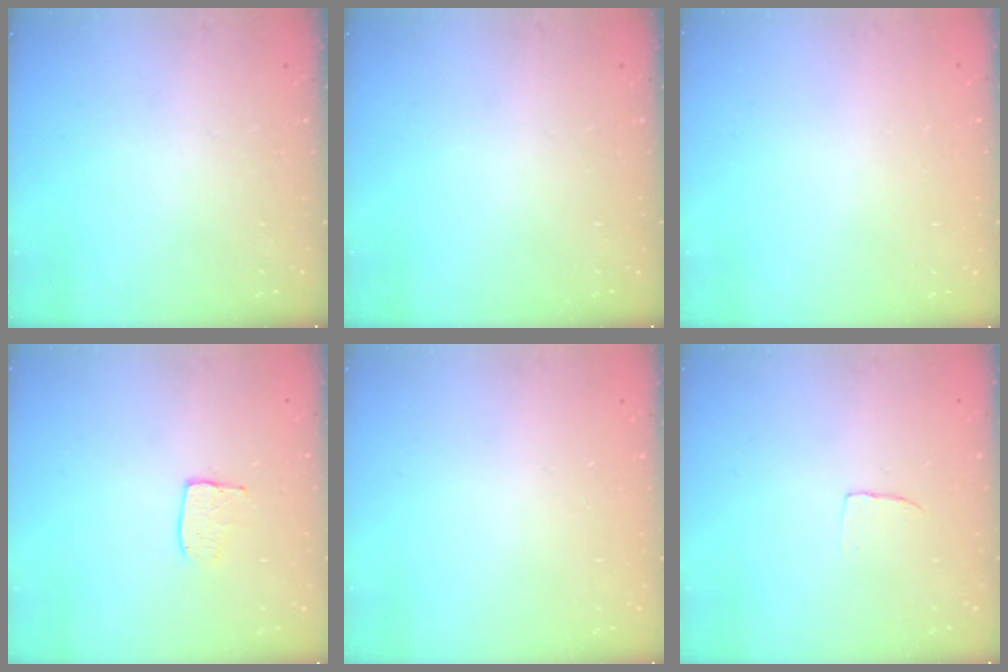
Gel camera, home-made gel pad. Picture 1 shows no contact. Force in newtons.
{"total": 0.0}
{"total": 0.0}
{"total": 6.3, "press": 6.3, "slide": 0.4}
{"total": 0.0}
{"total": 2.4, "press": 2.4, "slide": 0.1}